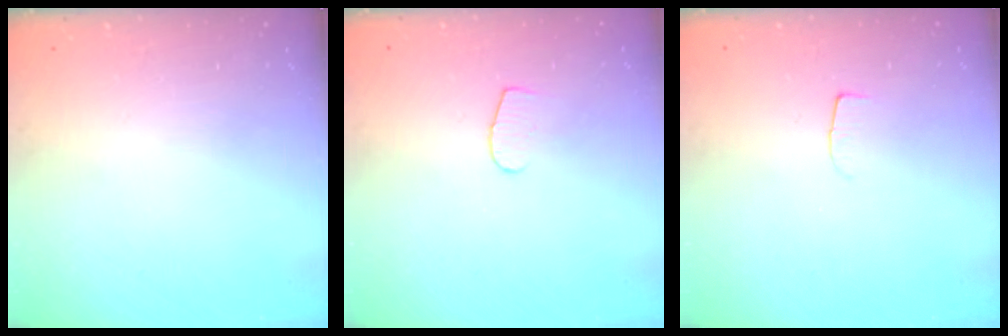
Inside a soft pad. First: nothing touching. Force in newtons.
{"total": 4.6, "press": 4.5, "slide": 0.4}
{"total": 4.3, "press": 4.3, "slide": 0.4}